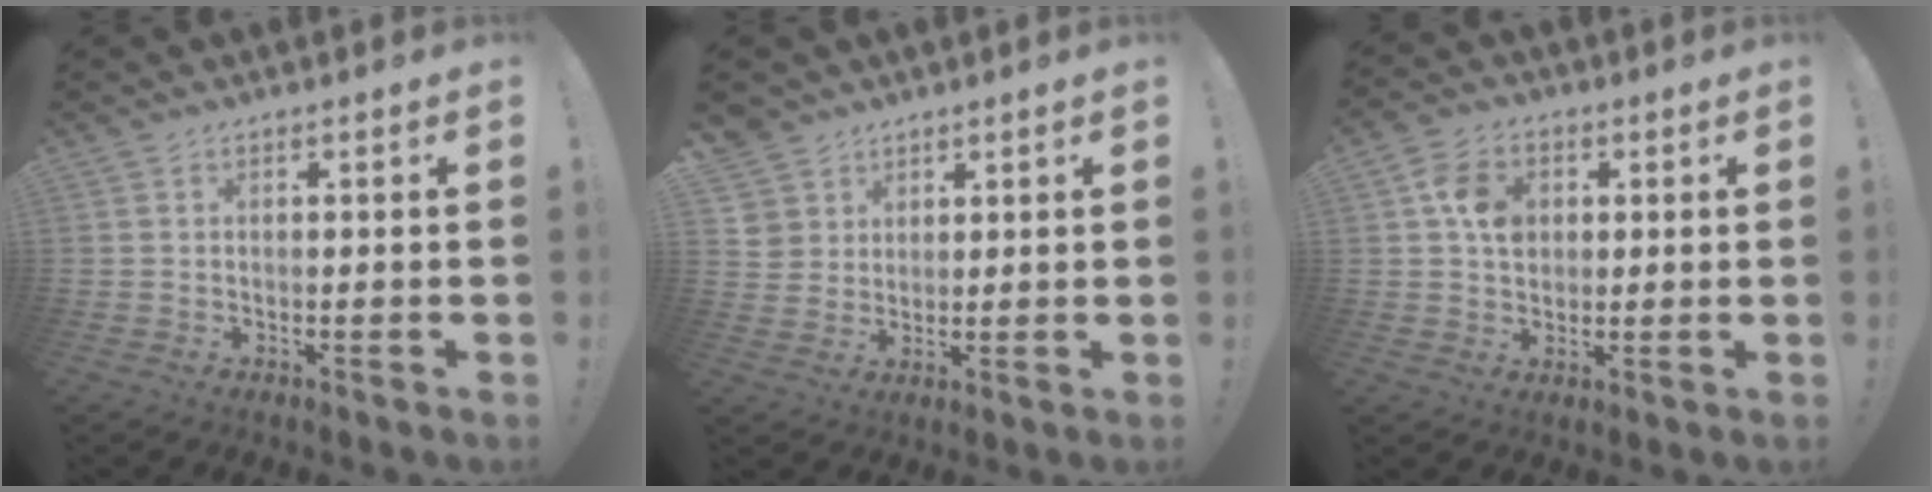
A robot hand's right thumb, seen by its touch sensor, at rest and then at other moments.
{"total": 5.8, "force": [3.4, 4.6, 0.4], "torque": [-0.011, -0.029, 0.068]}
{"total": 8.9, "force": [2.0, 6.9, 5.2], "torque": [-0.085, 0.009, 0.040]}